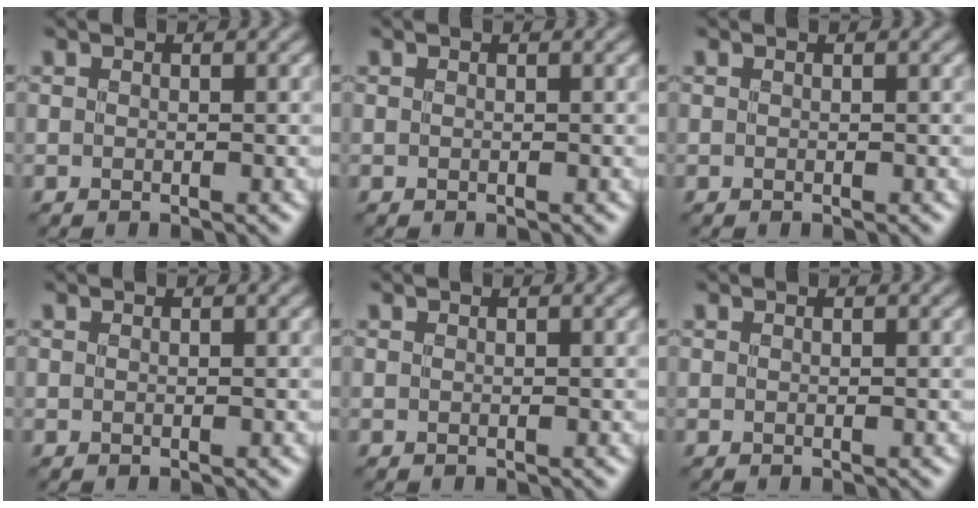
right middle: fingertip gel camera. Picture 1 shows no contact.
{"total": 0.0}
{"total": 0.0}
{"total": 0.0}
{"total": 0.0}
{"total": 0.0}